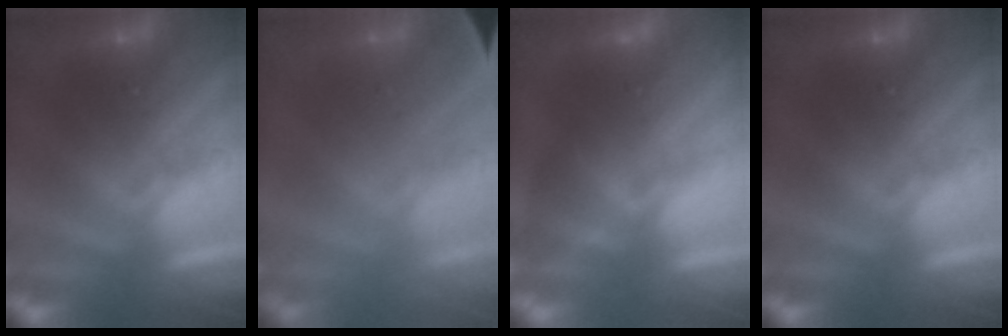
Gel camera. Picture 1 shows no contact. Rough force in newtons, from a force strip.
{"total": 1.3}
{"total": 2.9}
{"total": 0.0}